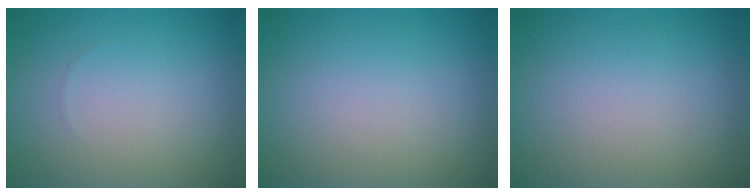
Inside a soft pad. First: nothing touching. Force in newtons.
{"total": 0.0}
{"total": 0.0}